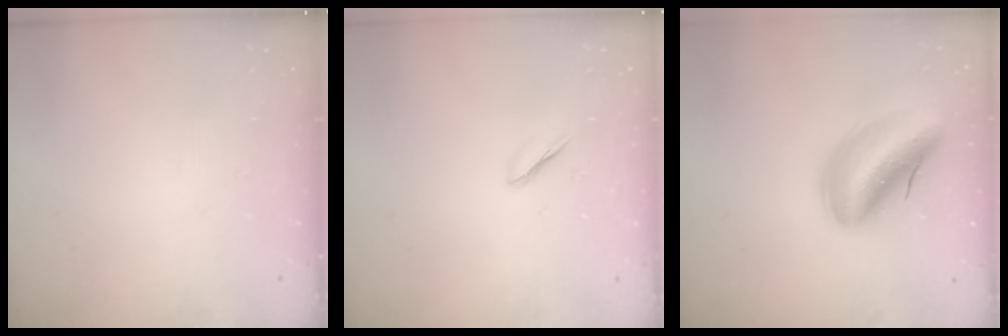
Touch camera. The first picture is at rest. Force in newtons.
{"total": 2.0, "press": 2.0, "slide": 0.6}
{"total": 14.0, "press": 13.3, "slide": 4.1}